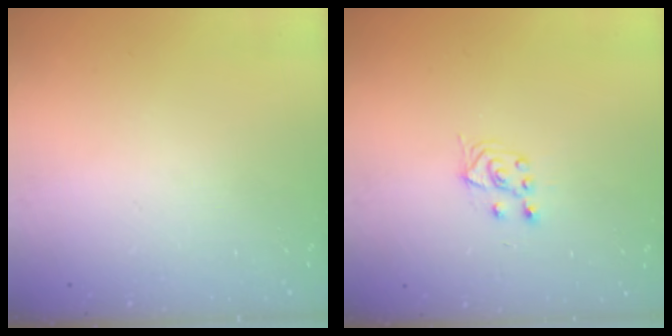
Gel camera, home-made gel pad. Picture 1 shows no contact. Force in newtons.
{"total": 4.2, "press": 4.1, "slide": 1.1}